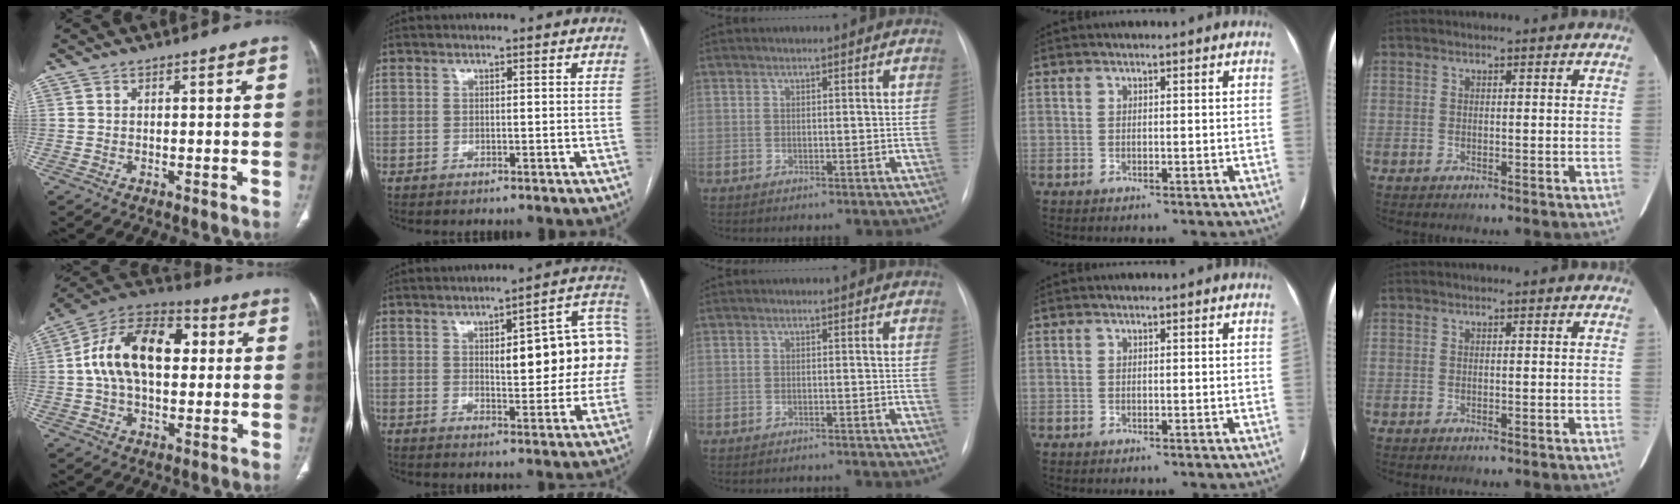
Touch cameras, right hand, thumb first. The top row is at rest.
{"thumb": {"total": 18.6, "force": [2.6, 11.3, 14.6], "torque": [-0.234, 0.031, 0.038]}, "index": {"total": 15.4, "force": [1.6, 4.5, 14.6], "torque": [-0.181, 0.035, 0.025]}, "middle": {"total": 1.6, "force": [-1.5, -0.7, 0.0], "torque": [0.007, -0.007, -0.022]}}